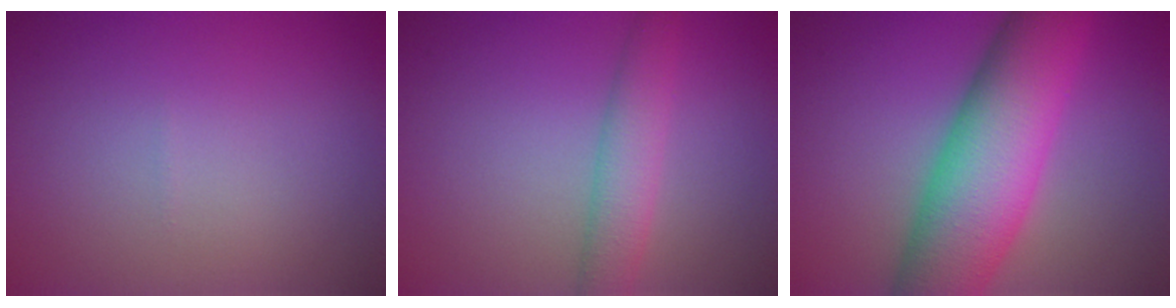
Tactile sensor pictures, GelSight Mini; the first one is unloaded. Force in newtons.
{"total": 3.5, "press": 3.5, "slide": 0.1}
{"total": 11.7, "press": 11.7, "slide": 0.1}